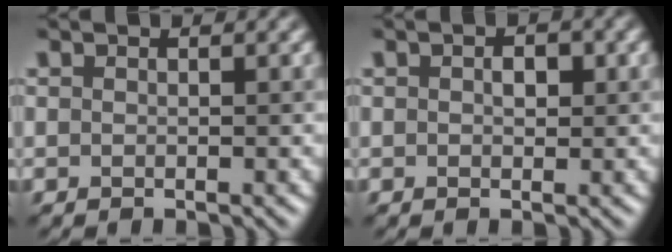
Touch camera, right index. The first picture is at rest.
{"total": 1.4, "force": [0.4, 0.9, 1.0], "torque": [-0.015, 0.004, 0.005]}